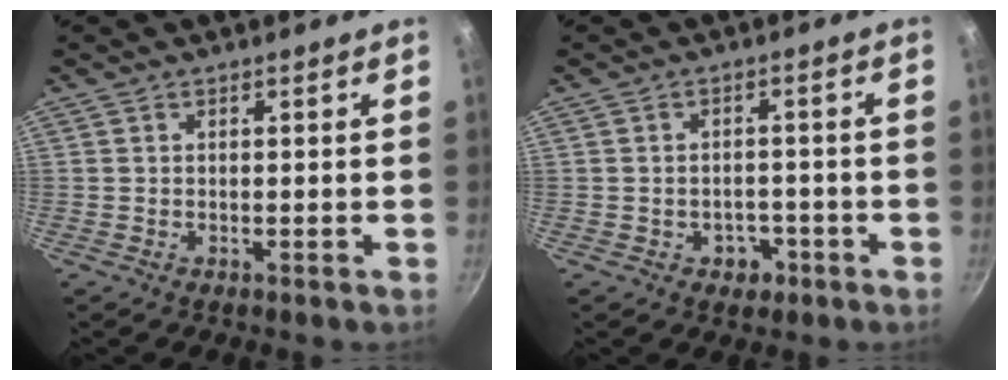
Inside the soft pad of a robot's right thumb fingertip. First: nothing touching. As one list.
[{"total": 4.0, "force": [-1.6, 3.1, 1.9], "torque": [-0.012, 0.015, -0.012]}]